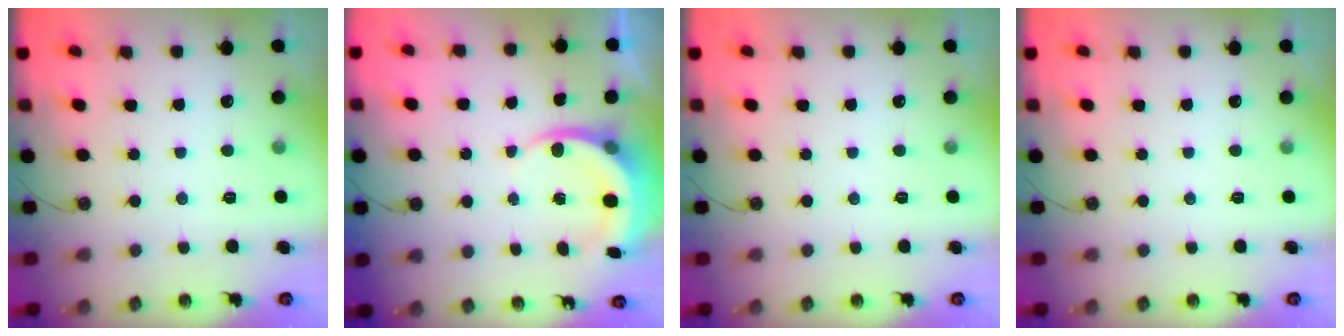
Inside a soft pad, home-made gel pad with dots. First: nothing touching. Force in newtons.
{"total": 6.0, "press": 6.0, "slide": 0.7}
{"total": 0.0}
{"total": 0.0}